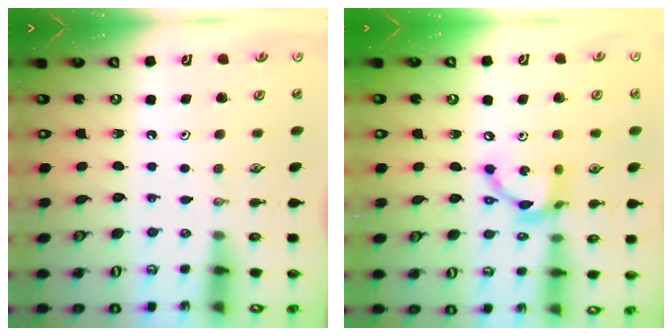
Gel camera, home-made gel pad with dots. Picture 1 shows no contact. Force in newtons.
{"total": 11.3, "press": 11.3, "slide": 0.6}